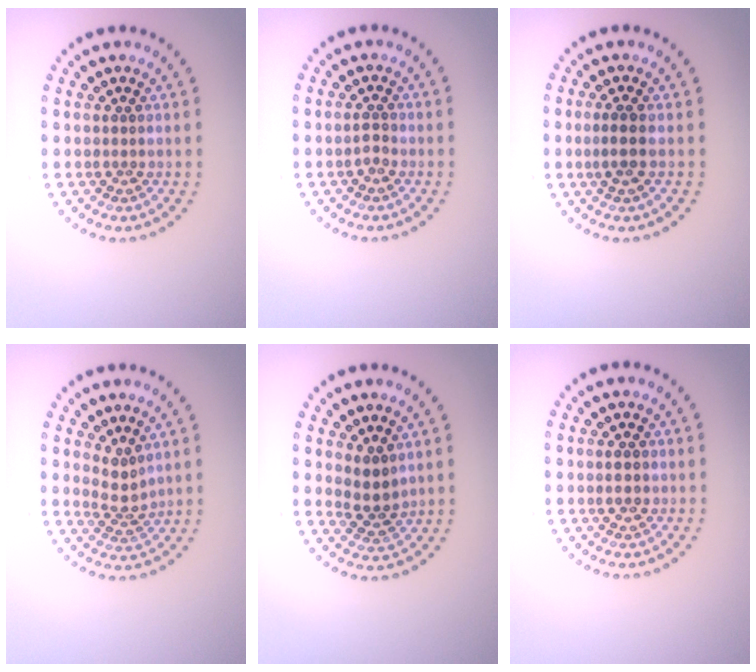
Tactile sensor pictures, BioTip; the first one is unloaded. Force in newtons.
{"total": 1.1, "press": 1.0, "slide": 0.5}
{"total": 1.8, "press": 1.5, "slide": 1.0}
{"total": 2.2, "press": 1.6, "slide": 1.6}
{"total": 2.3, "press": 1.8, "slide": 1.3}
{"total": 1.0, "press": 1.0, "slide": 0.0}